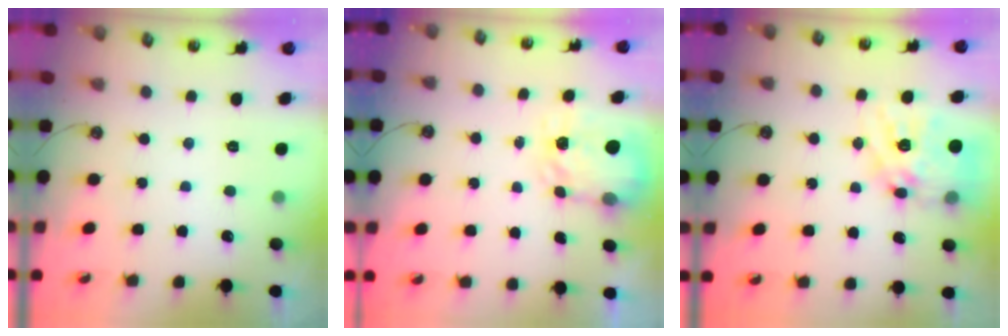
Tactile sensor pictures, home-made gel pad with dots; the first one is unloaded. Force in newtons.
{"total": 3.8, "press": 3.8, "slide": 0.6}
{"total": 18.0, "press": 18.0, "slide": 1.5}